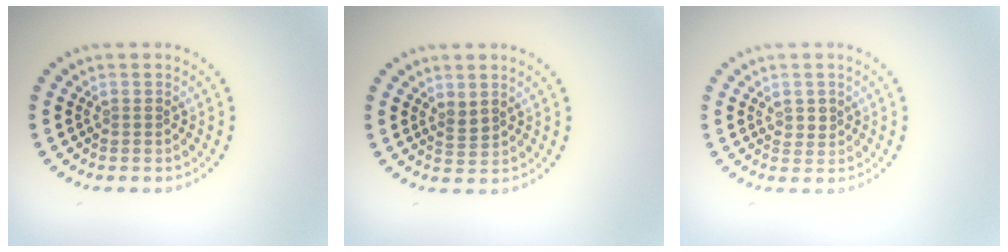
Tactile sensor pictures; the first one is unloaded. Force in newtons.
{"total": 1.2, "press": 1.0, "slide": 0.7}
{"total": 1.3, "press": 1.2, "slide": 0.4}